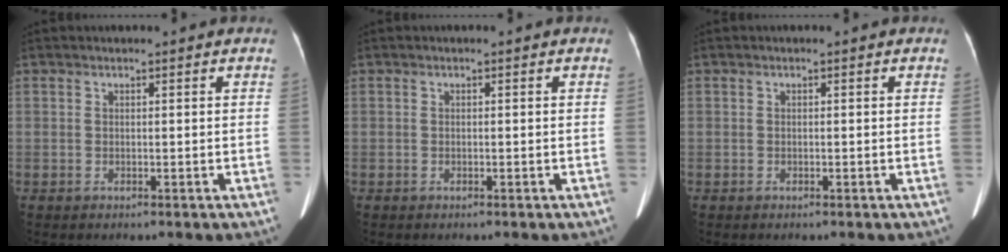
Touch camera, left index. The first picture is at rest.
{"total": 0.0}
{"total": 0.0}